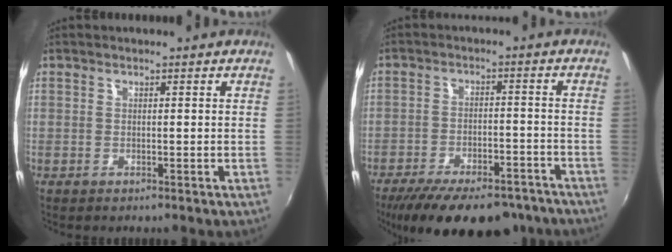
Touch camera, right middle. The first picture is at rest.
{"total": 21.0, "force": [-16.7, 7.6, 10.4], "torque": [-0.200, -0.024, -0.229]}